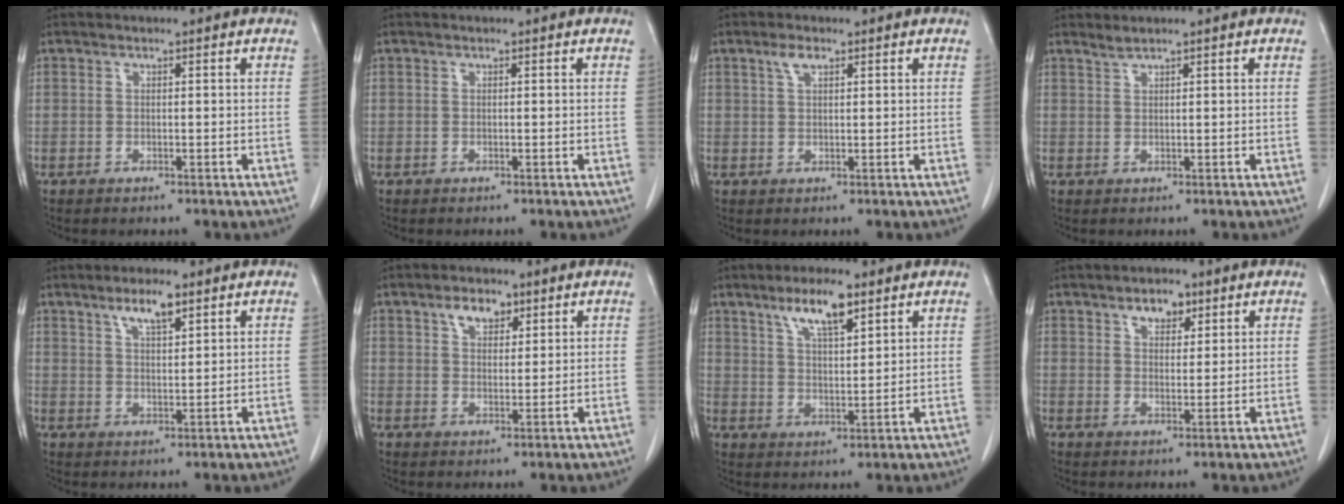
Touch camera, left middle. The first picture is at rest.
{"total": 0.0}
{"total": 2.1, "force": [1.2, 0.8, 1.5], "torque": [-0.035, 0.005, 0.026]}
{"total": 0.9, "force": [0.9, -0.2, 0.2], "torque": [-0.009, 0.001, 0.021]}
{"total": 4.8, "force": [3.2, 1.0, 3.4], "torque": [-0.066, 0.001, 0.057]}
{"total": 4.1, "force": [2.5, 2.3, 2.4], "torque": [-0.043, 0.007, 0.044]}
{"total": 7.5, "force": [4.8, 1.6, 5.5], "torque": [-0.105, 0.002, 0.087]}
{"total": 4.0, "force": [2.5, 2.0, 2.3], "torque": [-0.038, 0.002, 0.042]}